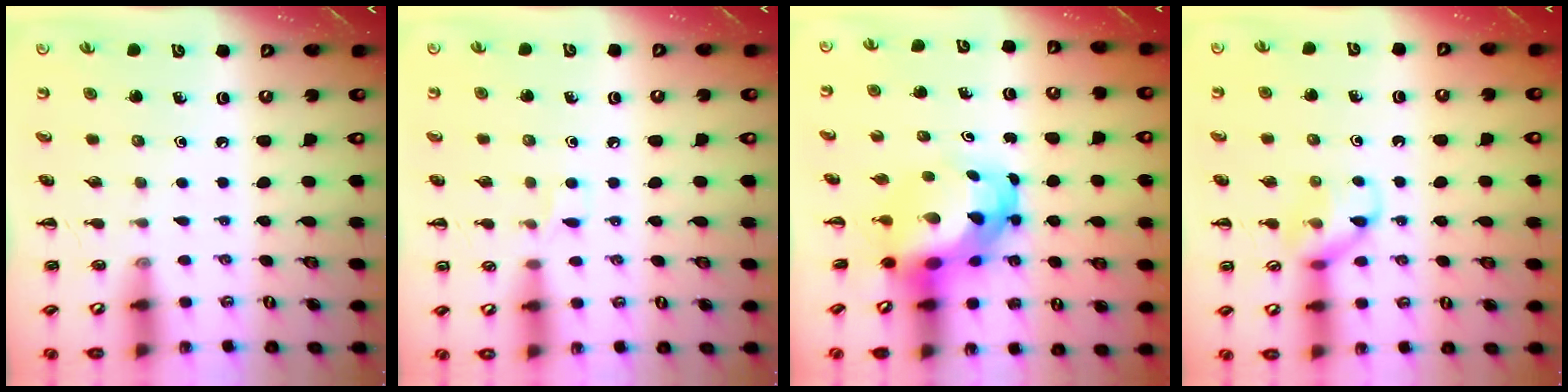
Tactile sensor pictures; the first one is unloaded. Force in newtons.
{"total": 4.0, "press": 3.8, "slide": 1.1}
{"total": 6.1, "press": 5.8, "slide": 1.8}
{"total": 10.2, "press": 10.2, "slide": 0.9}